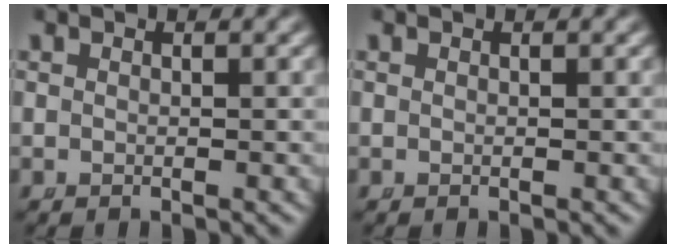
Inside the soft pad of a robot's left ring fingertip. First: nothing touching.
{"total": 0.0}